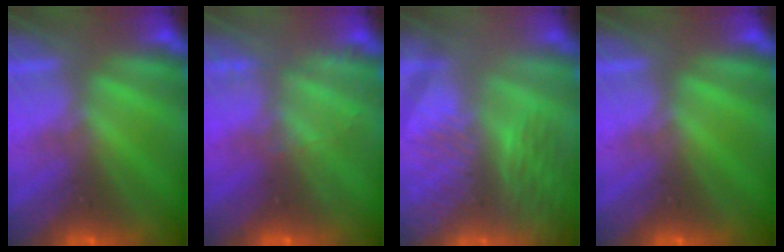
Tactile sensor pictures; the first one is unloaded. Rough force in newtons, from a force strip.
{"total": 2.0}
{"total": 9.2}
{"total": 0.0}